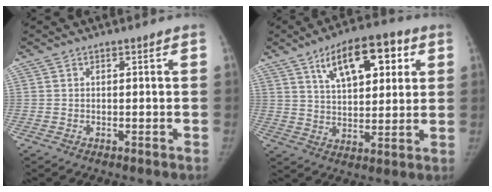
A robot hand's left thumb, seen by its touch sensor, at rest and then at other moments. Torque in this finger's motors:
{"motor_torque": [0.09, 0.24, 0.11, -0.10, 0.10]}